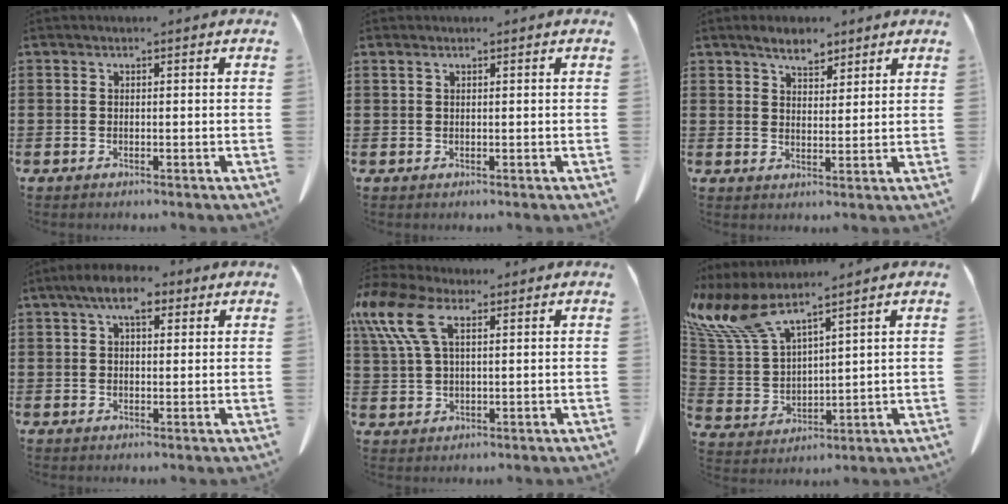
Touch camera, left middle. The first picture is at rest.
{"total": 0.7, "force": [0.4, 0.2, 0.5], "torque": [-0.012, 0.003, 0.007]}
{"total": 4.5, "force": [3.7, 1.8, 1.8], "torque": [-0.038, -0.001, 0.067]}
{"total": 6.1, "force": [3.6, 2.5, 4.3], "torque": [-0.078, 0.005, 0.058]}
{"total": 9.7, "force": [4.6, 4.7, 7.1], "torque": [-0.179, 0.003, 0.080]}
{"total": 9.8, "force": [7.3, 2.6, 6.0], "torque": [-0.162, -0.039, 0.129]}